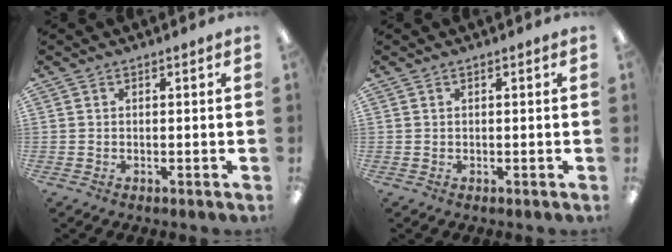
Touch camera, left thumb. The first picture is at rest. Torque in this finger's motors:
{"motor_torque": [0.00, 0.03, -0.08, -0.02, 0.00]}